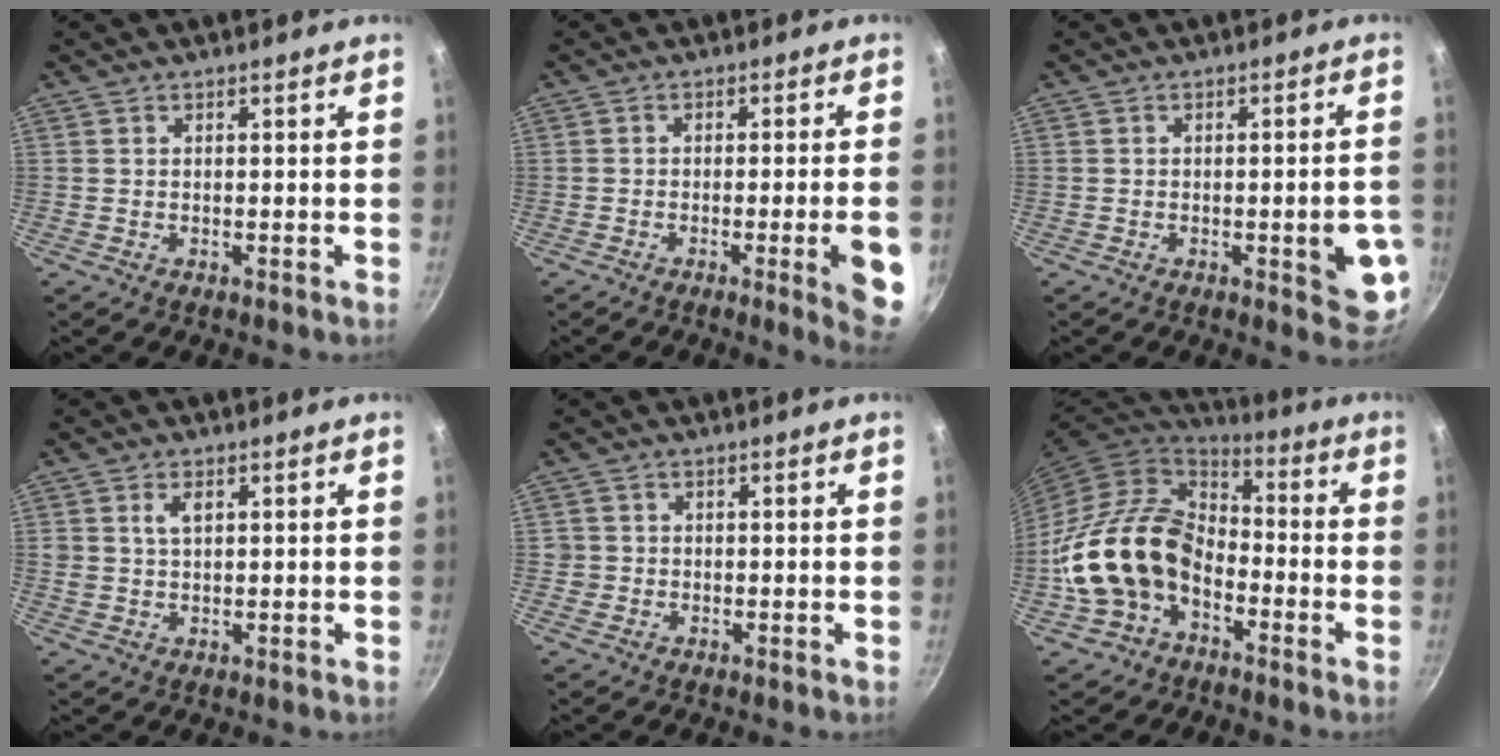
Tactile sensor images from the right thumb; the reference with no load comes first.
{"total": 9.3, "force": [-3.0, 1.0, 8.7], "torque": [-0.093, 0.012, -0.036]}
{"total": 8.8, "force": [-2.1, 2.7, 8.1], "torque": [-0.077, 0.006, -0.023]}
{"total": 3.0, "force": [1.1, 1.8, 2.1], "torque": [-0.029, 0.000, 0.021]}
{"total": 1.7, "force": [-0.3, 1.7, 0.2], "torque": [0.004, 0.007, -0.003]}
{"total": 17.5, "force": [-5.3, 12.7, 10.8], "torque": [-0.177, 0.057, -0.113]}